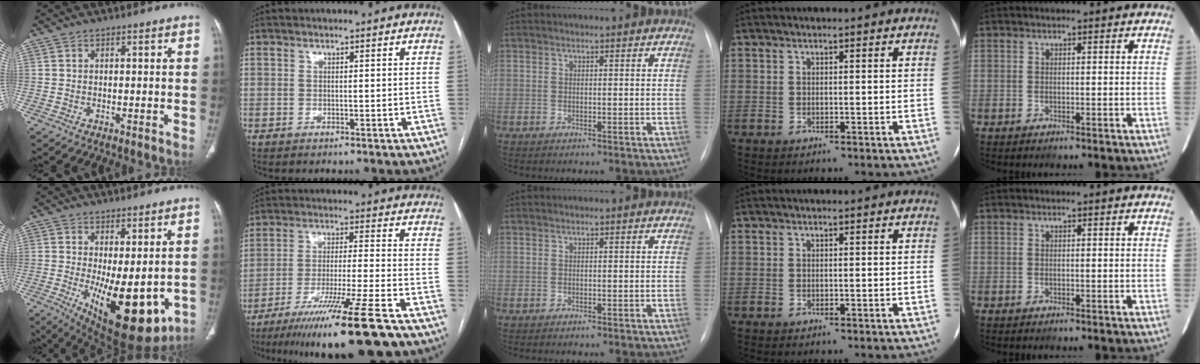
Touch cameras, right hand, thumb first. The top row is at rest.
{"thumb": {"total": 15.9, "force": [-3.0, 6.4, 14.2], "torque": [-0.204, -0.031, -0.021]}, "index": {"total": 17.6, "force": [-12.7, -0.9, 12.2], "torque": [-0.187, -0.047, -0.208]}}